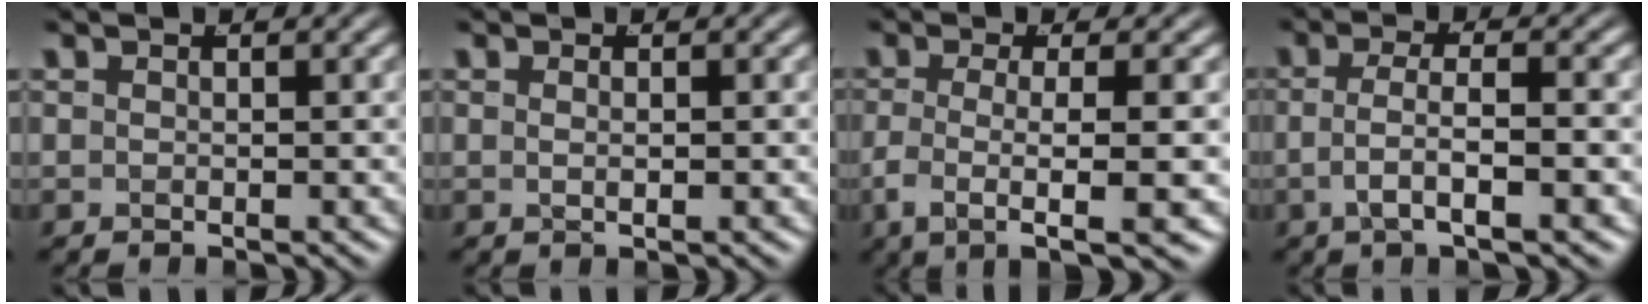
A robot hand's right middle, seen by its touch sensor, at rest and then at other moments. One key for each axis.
{"total": 0.7, "fx": -0.1, "fy": -0.3, "fz": 0.6, "tx": -0.011, "ty": -0.005, "tz": 0.003}
{"total": 6.0, "fx": -2.3, "fy": 1.5, "fz": 5.3, "tx": -0.093, "ty": -0.022, "tz": -0.027}
{"total": 3.6, "fx": -1.3, "fy": 1.2, "fz": 3.2, "tx": -0.060, "ty": -0.008, "tz": -0.022}